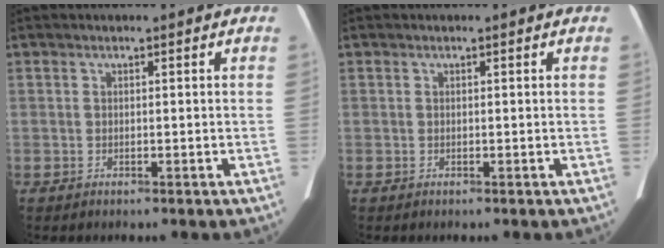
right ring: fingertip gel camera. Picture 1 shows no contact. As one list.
[{"total": 0.0}]